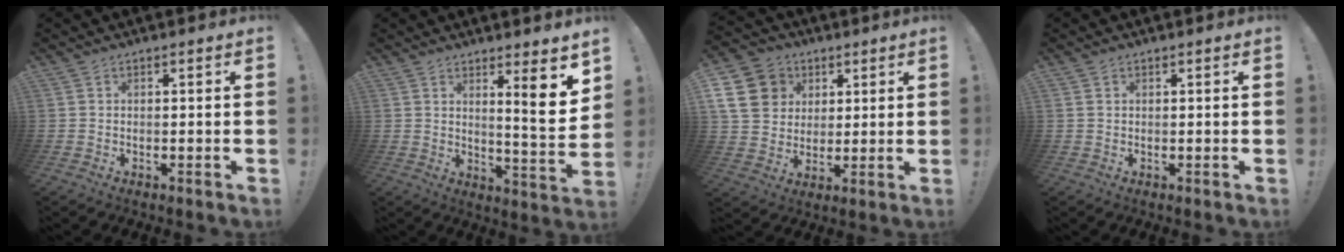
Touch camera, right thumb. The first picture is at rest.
{"total": 9.7, "force": [4.6, 0.3, 8.6], "torque": [-0.102, -0.048, 0.064]}
{"total": 15.4, "force": [4.5, 13.3, 6.1], "torque": [-0.087, -0.012, 0.101]}
{"total": 0.8, "force": [0.3, 0.6, 0.2], "torque": [-0.002, 0.002, 0.006]}